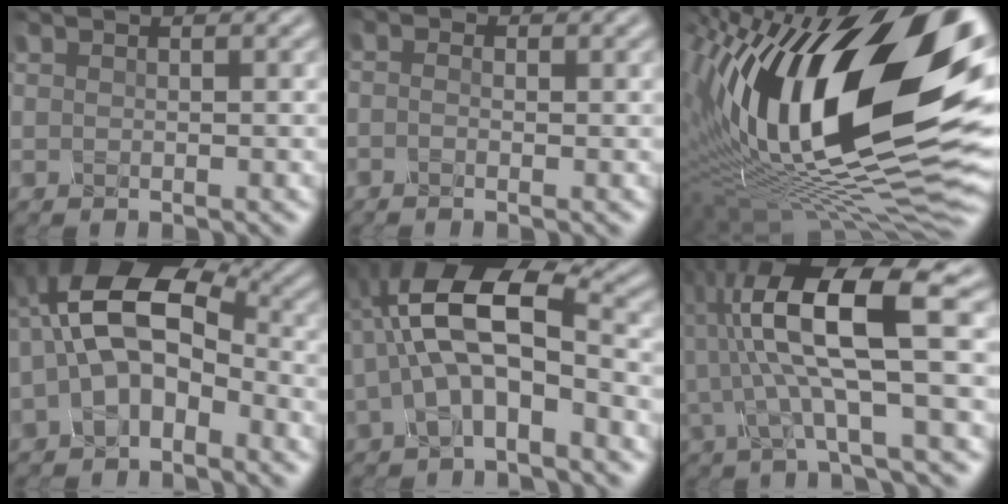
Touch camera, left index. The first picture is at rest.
{"total": 1.3, "force": [-1.3, -0.3, 0.3], "torque": [-0.006, -0.009, -0.017]}
{"total": 19.0, "force": [3.1, 8.1, 16.8], "torque": [-0.311, 0.015, 0.061]}
{"total": 7.3, "force": [-2.5, 4.1, 5.5], "torque": [-0.122, 0.019, -0.041]}
{"total": 7.0, "force": [-2.1, 2.7, 6.2], "torque": [-0.140, 0.016, -0.024]}
{"total": 9.0, "force": [-0.7, 1.5, 8.8], "torque": [-0.175, 0.010, 0.008]}